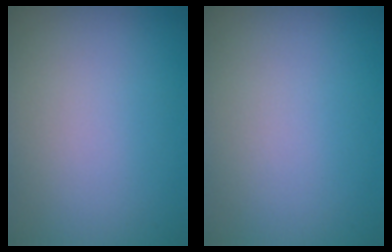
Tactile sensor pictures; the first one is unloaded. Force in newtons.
{"total": 0.0}